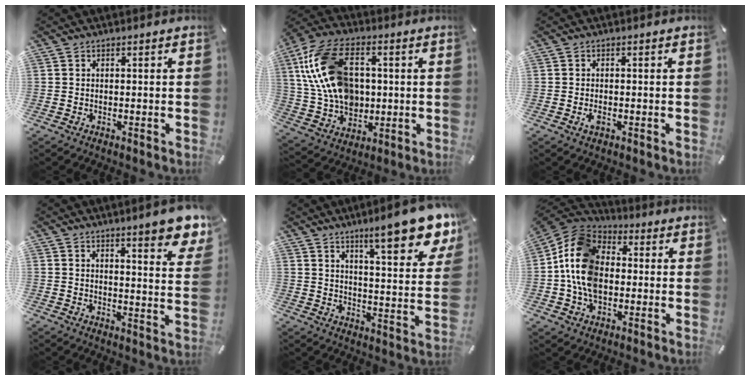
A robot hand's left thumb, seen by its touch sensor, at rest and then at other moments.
{"total": 18.7, "force": [2.8, 13.4, 12.8], "torque": [-0.284, 0.015, 0.052]}
{"total": 1.6, "force": [-0.7, 0.8, 1.3], "torque": [-0.030, -0.002, -0.014]}
{"total": 8.5, "force": [6.4, 1.8, 5.2], "torque": [-0.068, -0.047, 0.106]}
{"total": 15.3, "force": [11.4, 3.5, 9.7], "torque": [-0.137, -0.080, 0.185]}
{"total": 14.0, "force": [-2.0, 10.9, 8.7], "torque": [-0.211, 0.023, -0.041]}